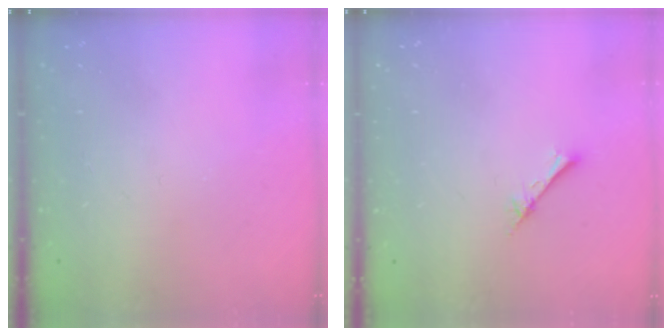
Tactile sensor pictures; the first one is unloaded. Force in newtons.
{"total": 2.7, "press": 2.6, "slide": 0.3}